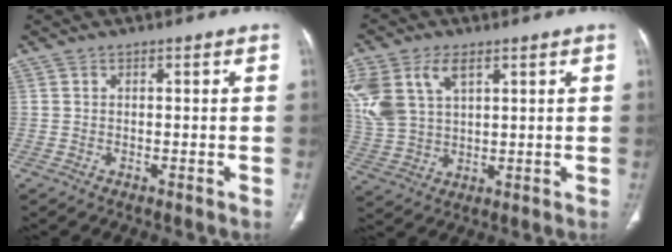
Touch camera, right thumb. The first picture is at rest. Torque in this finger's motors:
{"motor_torque": [1.73, 1.63, 1.26, 0.94, 0.14]}